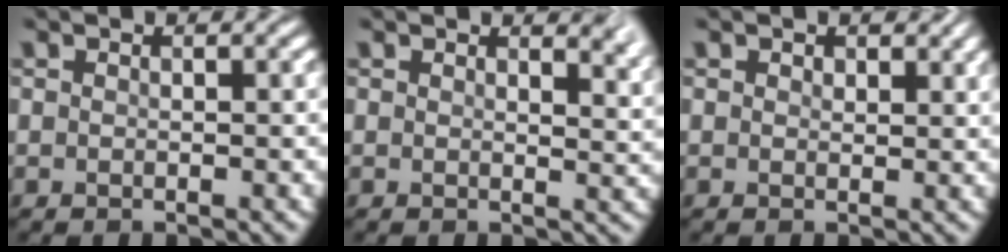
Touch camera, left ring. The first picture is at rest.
{"total": 2.1, "force": [1.9, 0.5, 0.8], "torque": [0.003, 0.001, 0.020]}
{"total": 0.9, "force": [0.9, 0.2, -0.3], "torque": [0.007, -0.001, 0.011]}